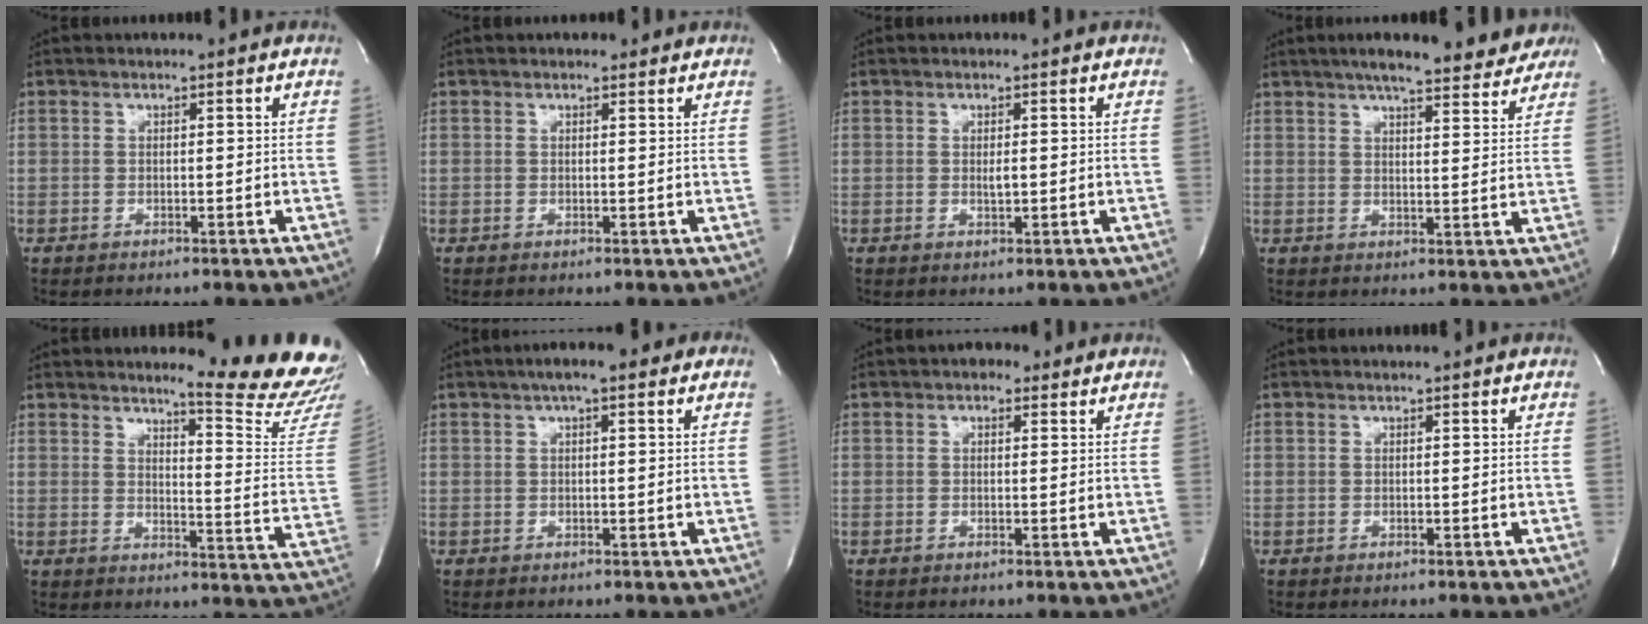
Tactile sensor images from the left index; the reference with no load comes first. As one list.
[{"total": 1.6, "force": [1.2, 0.7, 0.7], "torque": [-0.015, 0.007, 0.014]}, {"total": 1.1, "force": [0.1, 0.3, 1.1], "torque": [-0.022, -0.002, 0.003]}, {"total": 15.3, "force": [13.2, 3.1, 7.1], "torque": [-0.100, 0.015, 0.166]}, {"total": 15.2, "force": [14.2, -0.9, 5.2], "torque": [-0.068, -0.132, 0.157]}, {"total": 5.4, "force": [3.1, 1.6, 4.1], "torque": [-0.067, 0.024, 0.041]}, {"total": 2.6, "force": [1.7, 1.5, 1.2], "torque": [-0.017, 0.014, 0.019]}, {"total": 0.7, "force": [0.7, 0.0, 0.3], "torque": [-0.006, 0.007, 0.011]}]